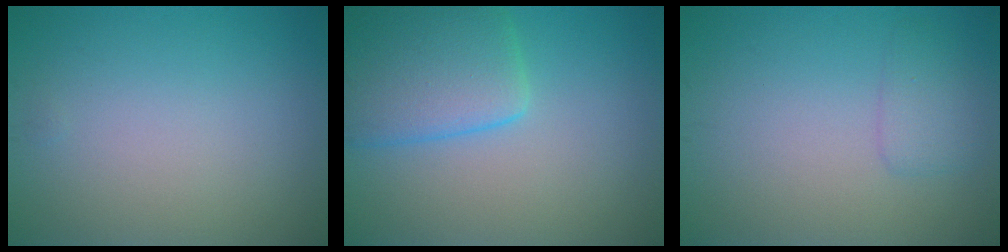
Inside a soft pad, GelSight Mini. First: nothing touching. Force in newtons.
{"total": 5.9, "press": 5.9, "slide": 0.5}
{"total": 1.7, "press": 1.7, "slide": 0.1}